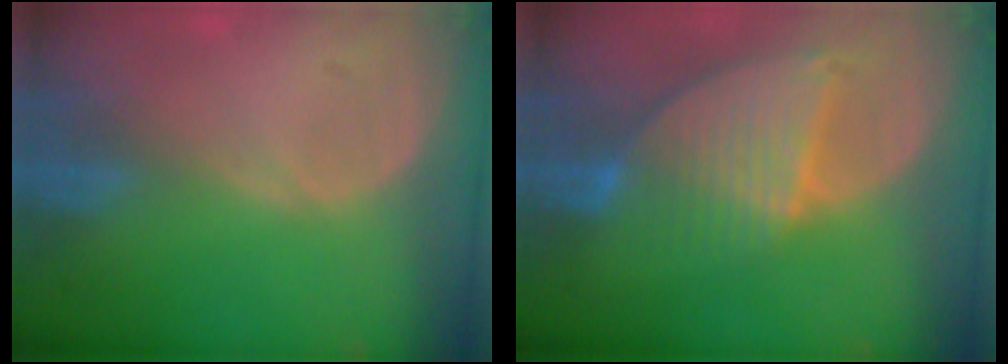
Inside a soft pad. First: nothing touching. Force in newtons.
{"total": 8.5, "press": 7.5, "slide": 4.0}